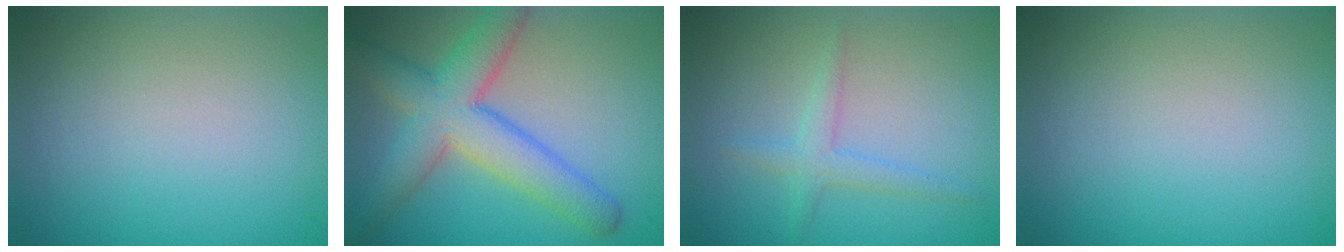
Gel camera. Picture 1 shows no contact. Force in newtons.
{"total": 7.2, "press": 7.2, "slide": 0.3}
{"total": 2.0, "press": 2.0, "slide": 0.0}
{"total": 0.0}